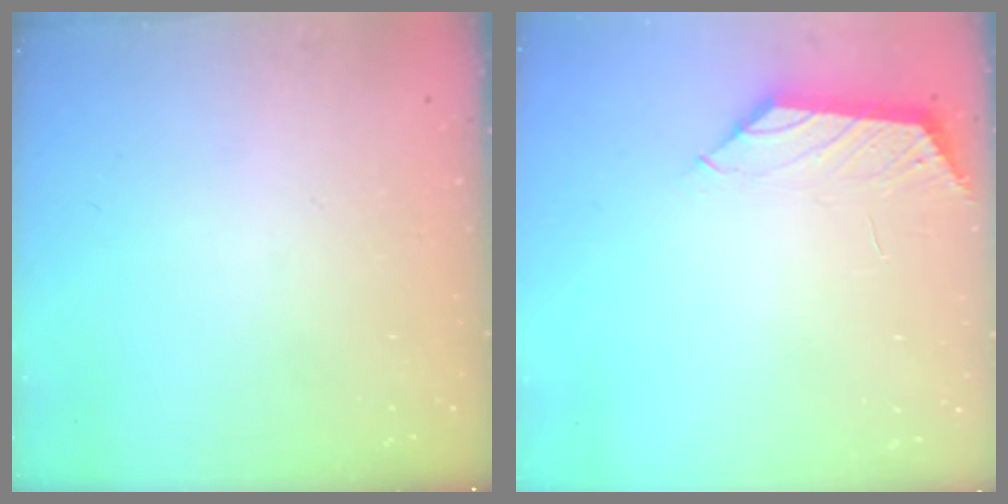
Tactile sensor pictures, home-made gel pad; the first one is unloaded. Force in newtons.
{"total": 1.0, "press": 0.9, "slide": 0.4}